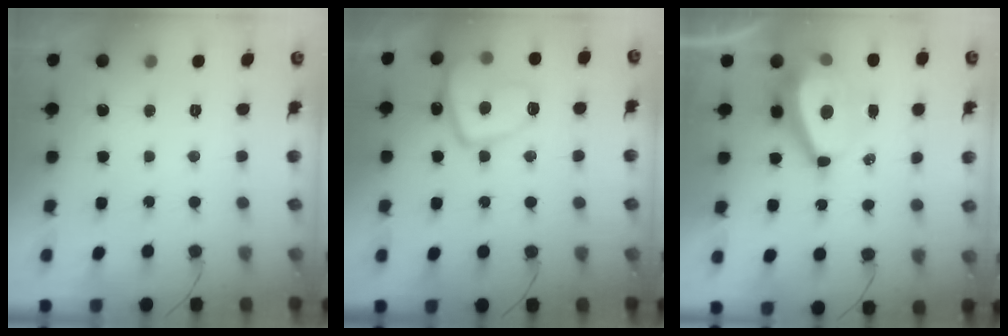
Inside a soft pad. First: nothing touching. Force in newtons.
{"total": 11.7, "press": 11.6, "slide": 1.2}
{"total": 9.9, "press": 9.3, "slide": 3.5}